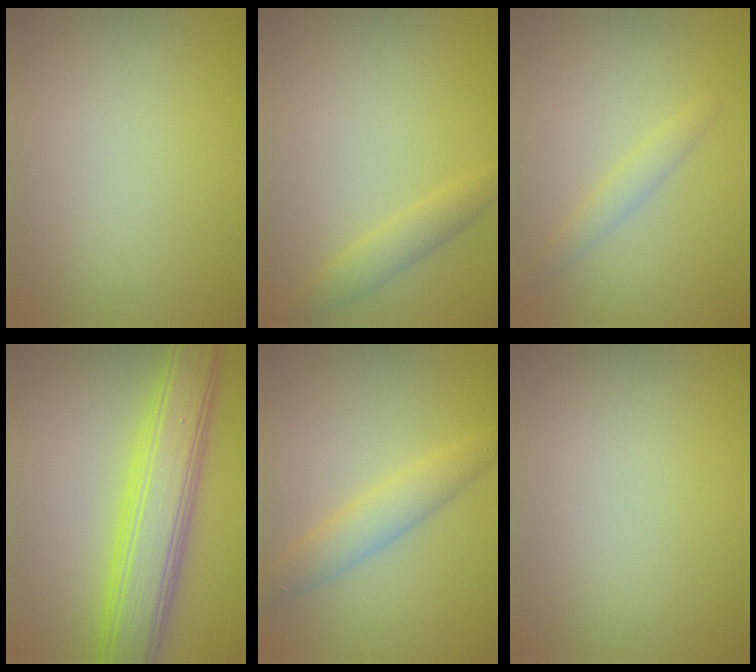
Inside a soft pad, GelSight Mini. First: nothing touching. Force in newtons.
{"total": 1.8, "press": 1.8, "slide": 0.1}
{"total": 1.5, "press": 1.5, "slide": 0.1}
{"total": 7.7, "press": 7.7, "slide": 0.2}
{"total": 2.9, "press": 2.9, "slide": 0.0}
{"total": 0.0}